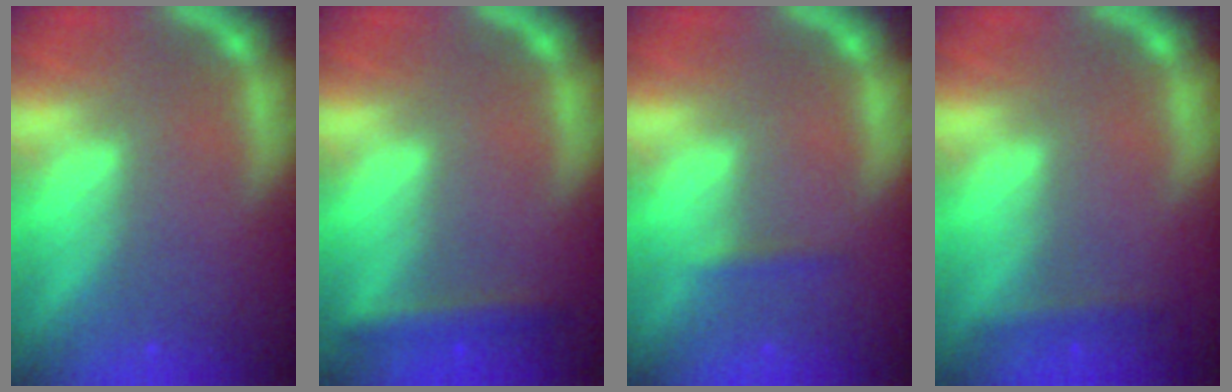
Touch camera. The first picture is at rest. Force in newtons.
{"total": 2.4}
{"total": 0.9}
{"total": 1.4}